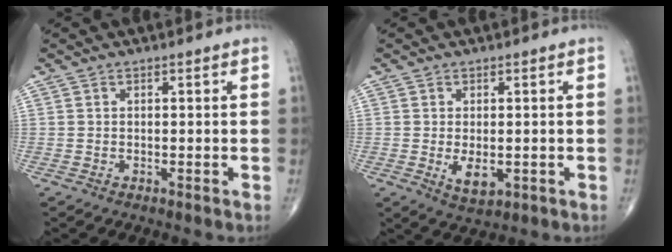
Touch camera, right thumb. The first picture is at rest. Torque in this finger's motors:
{"motor_torque": [-0.28, 0.48, 0.32, 0.27, 0.14]}